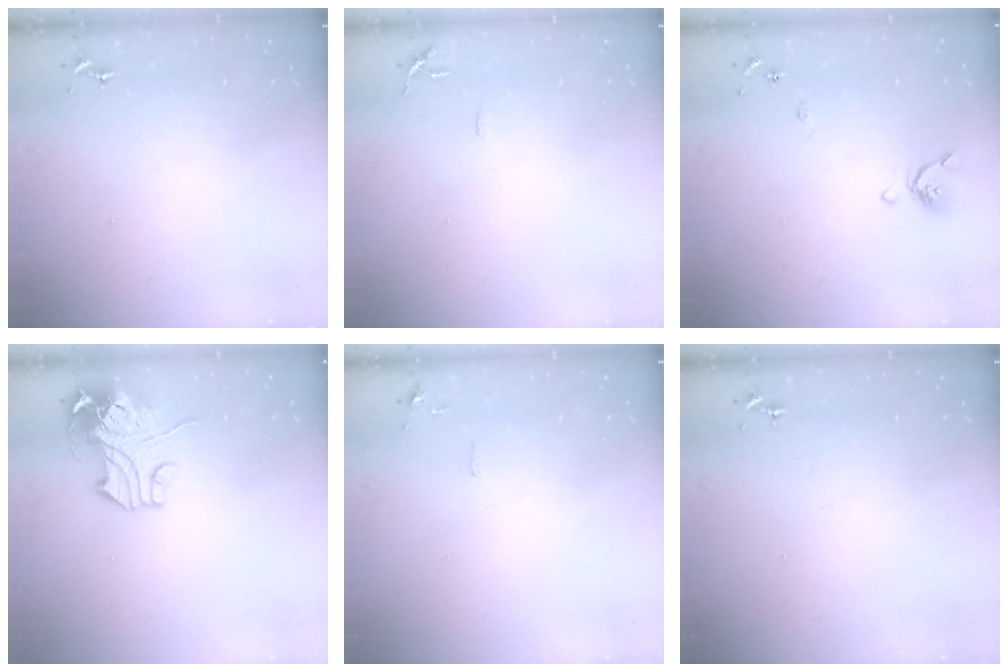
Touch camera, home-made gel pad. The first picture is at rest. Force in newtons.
{"total": 6.0, "press": 5.9, "slide": 0.7}
{"total": 7.9, "press": 7.7, "slide": 1.4}
{"total": 12.8, "press": 12.6, "slide": 2.3}
{"total": 5.0, "press": 5.0, "slide": 0.8}
{"total": 0.0}